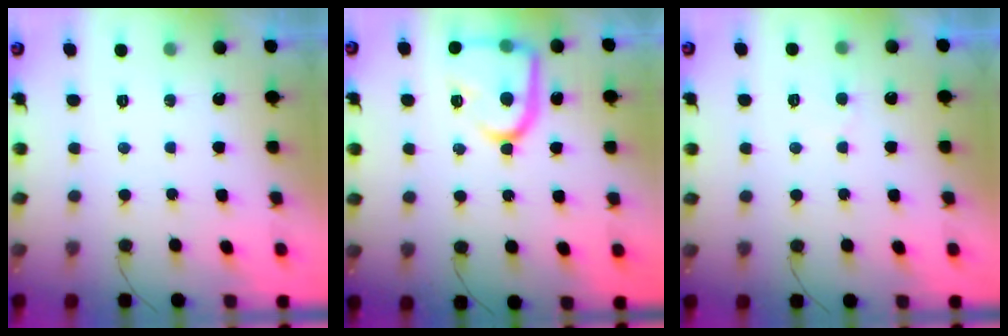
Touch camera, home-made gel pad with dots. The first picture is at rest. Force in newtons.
{"total": 16.4, "press": 16.4, "slide": 1.5}
{"total": 3.9, "press": 3.9, "slide": 0.3}